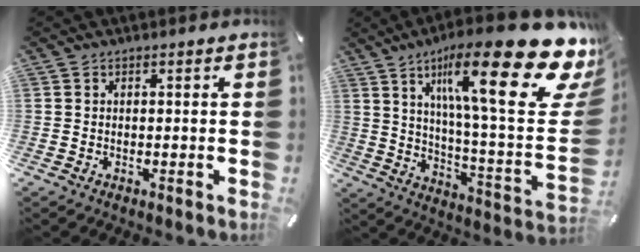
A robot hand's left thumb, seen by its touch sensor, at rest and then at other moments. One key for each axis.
{"total": 29.9, "fx": 16.3, "fy": 7.2, "fz": 24.1, "tx": -0.374, "ty": -0.099, "tz": 0.256}